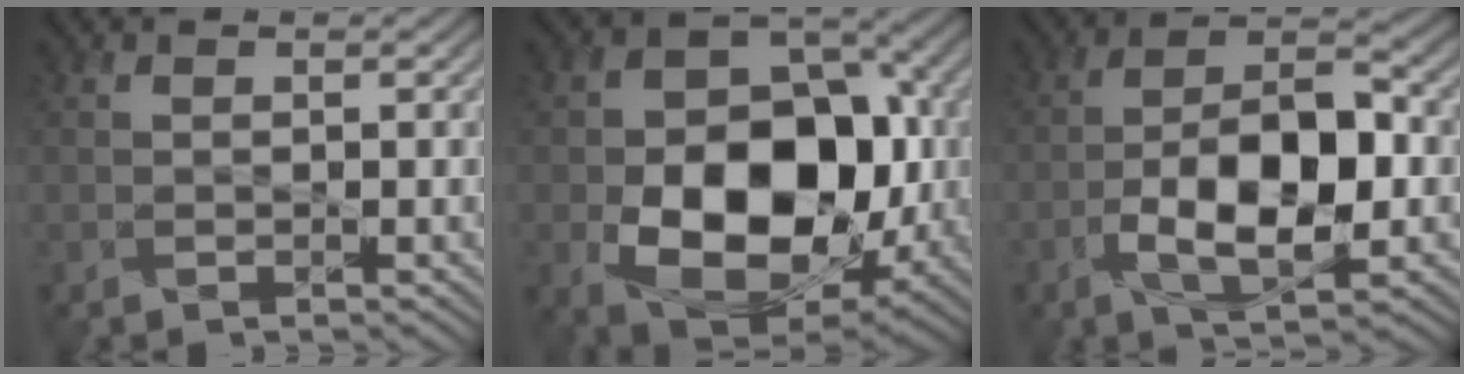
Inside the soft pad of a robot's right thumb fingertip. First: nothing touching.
{"total": 15.7, "force": [-3.5, 11.0, 10.7], "torque": [-0.161, -0.030, -0.062]}
{"total": 10.8, "force": [-3.3, 4.8, 9.0], "torque": [-0.156, 0.001, -0.058]}